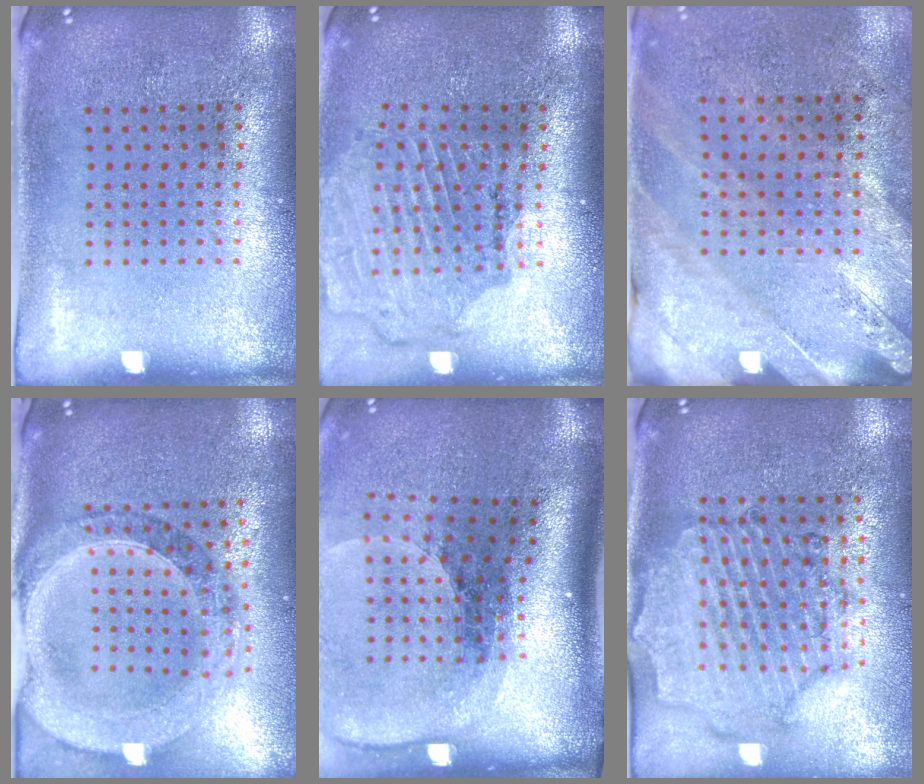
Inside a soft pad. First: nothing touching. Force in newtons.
{"total": 1.6, "press": 1.6, "slide": 0.1}
{"total": 2.5, "press": 2.0, "slide": 1.5}
{"total": 1.8, "press": 1.7, "slide": 0.5}
{"total": 2.6, "press": 1.8, "slide": 1.8}
{"total": 1.6, "press": 1.5, "slide": 0.3}